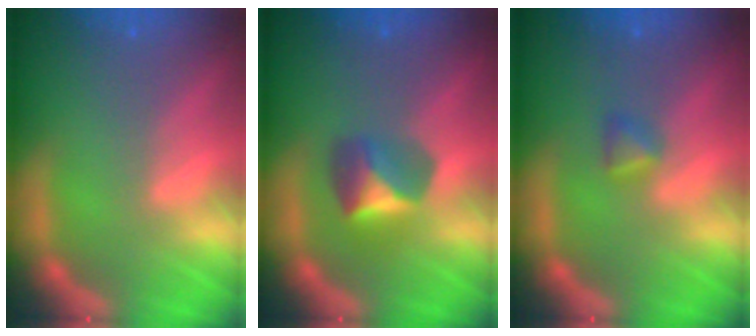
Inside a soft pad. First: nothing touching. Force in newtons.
{"total": 3.4}
{"total": 1.4}